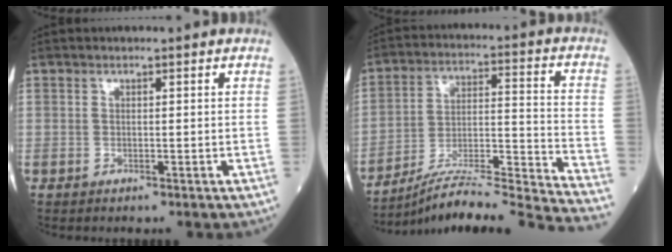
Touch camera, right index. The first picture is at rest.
{"total": 21.7, "force": [-20.2, -1.9, 7.8], "torque": [-0.096, 0.001, -0.309]}